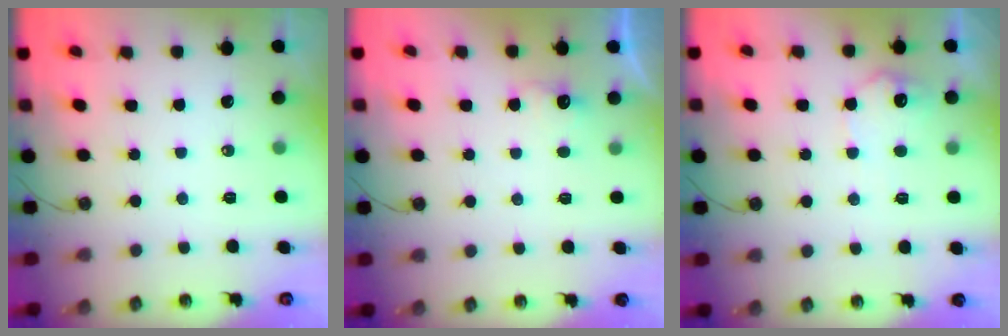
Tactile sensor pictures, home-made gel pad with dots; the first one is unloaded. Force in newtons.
{"total": 6.4, "press": 6.3, "slide": 0.7}
{"total": 8.4, "press": 8.3, "slide": 0.5}